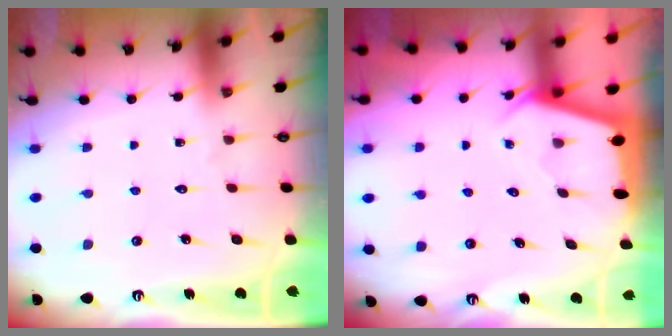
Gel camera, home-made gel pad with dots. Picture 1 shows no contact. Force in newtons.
{"total": 2.3, "press": 2.3, "slide": 0.3}